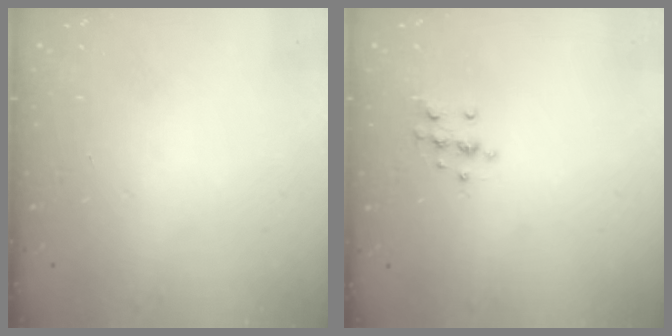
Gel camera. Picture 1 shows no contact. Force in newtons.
{"total": 9.0, "press": 8.9, "slide": 0.8}